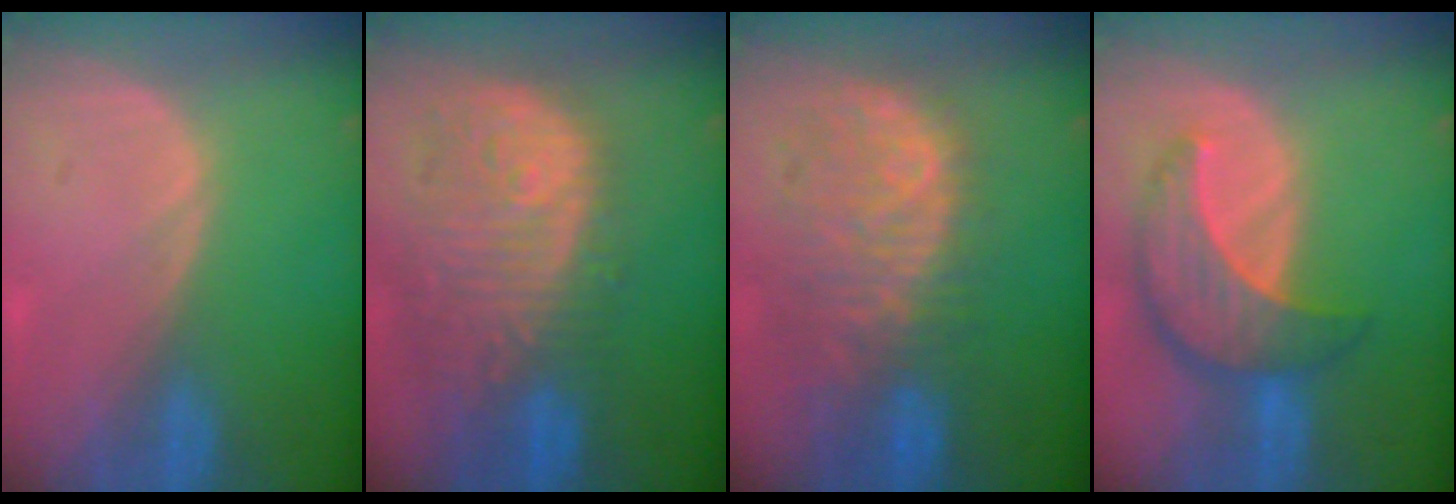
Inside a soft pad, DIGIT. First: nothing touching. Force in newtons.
{"total": 12.7, "press": 11.0, "slide": 6.3}
{"total": 10.8, "press": 9.4, "slide": 5.3}
{"total": 8.4, "press": 7.6, "slide": 3.6}